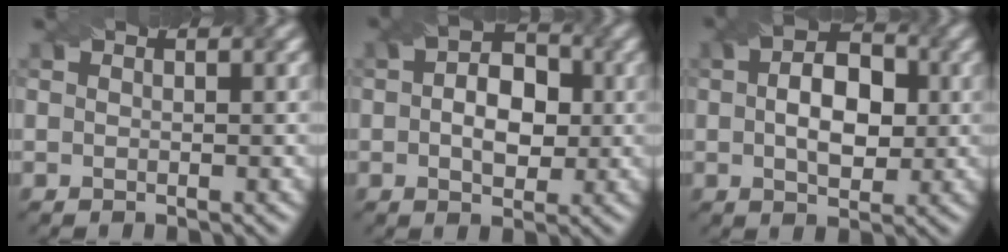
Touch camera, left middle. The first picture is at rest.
{"total": 4.4, "force": [-0.5, 3.1, 3.0], "torque": [-0.039, 0.007, 0.001]}
{"total": 5.2, "force": [-0.2, 3.5, 3.8], "torque": [-0.048, 0.011, 0.007]}